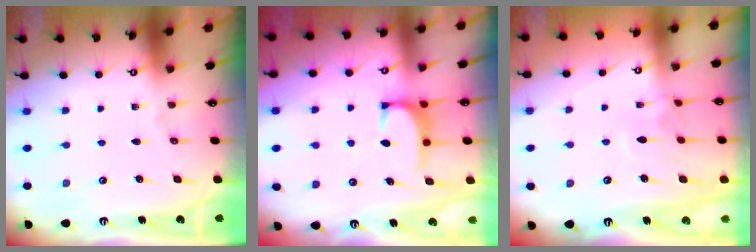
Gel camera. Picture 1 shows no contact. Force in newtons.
{"total": 0.9, "press": 0.6, "slide": 0.6}
{"total": 4.0, "press": 4.0, "slide": 0.2}